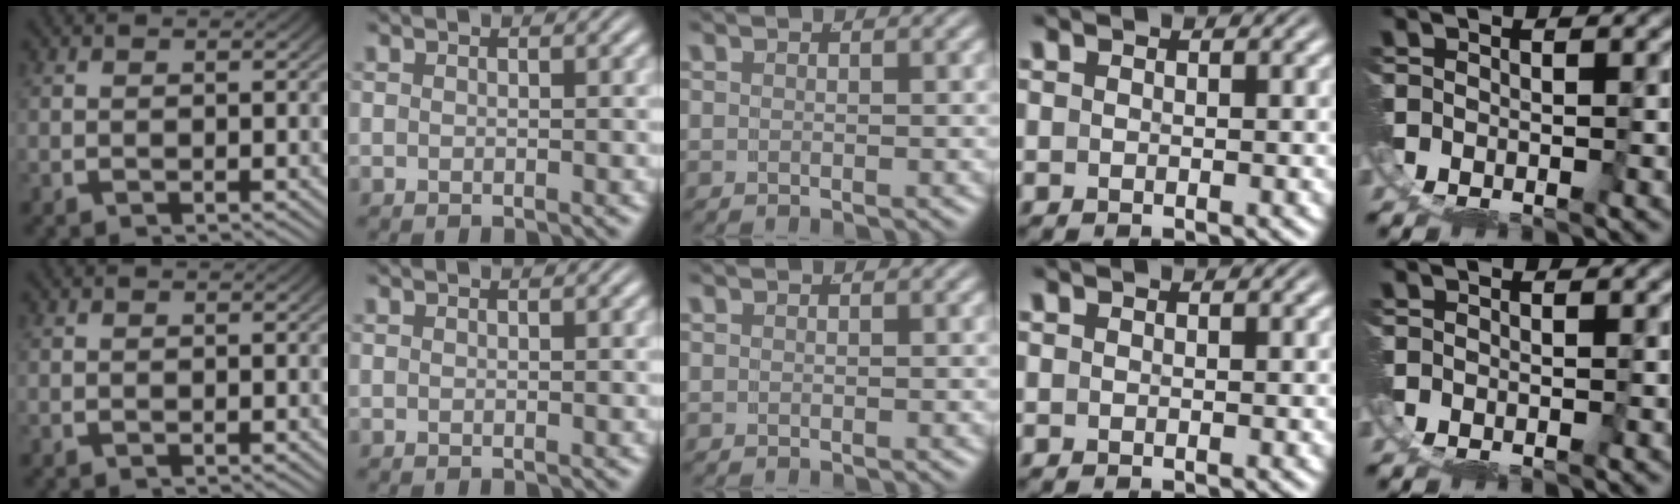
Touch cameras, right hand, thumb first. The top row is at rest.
{}